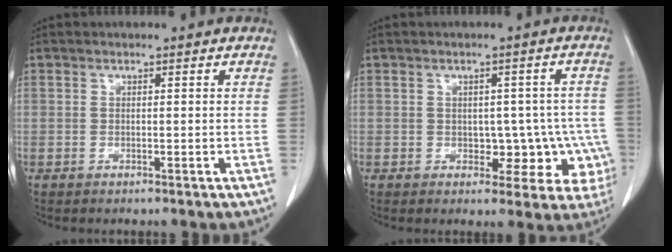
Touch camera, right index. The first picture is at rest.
{"total": 8.4, "force": [-2.0, 5.4, 6.1], "torque": [-0.046, 0.024, -0.016]}